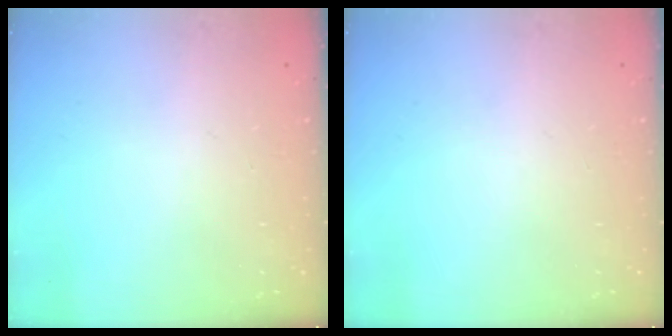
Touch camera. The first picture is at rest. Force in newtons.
{"total": 0.0}